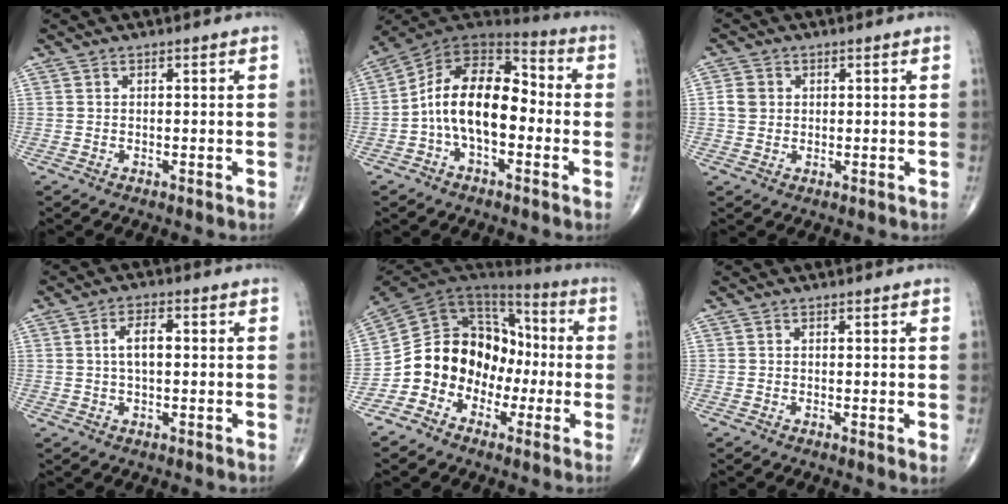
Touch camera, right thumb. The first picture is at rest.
{"total": 15.8, "force": [-2.2, 9.0, 12.8], "torque": [-0.193, 0.047, -0.050]}
{"total": 3.3, "force": [0.4, 2.9, 1.5], "torque": [-0.019, 0.003, 0.005]}
{"total": 4.7, "force": [0.4, 2.3, 4.1], "torque": [-0.073, 0.010, 0.004]}
{"total": 15.9, "force": [-4.8, 13.0, 7.8], "torque": [-0.097, 0.082, -0.090]}
{"total": 1.1, "force": [-0.1, 0.2, 1.0], "torque": [-0.016, -0.006, -0.004]}